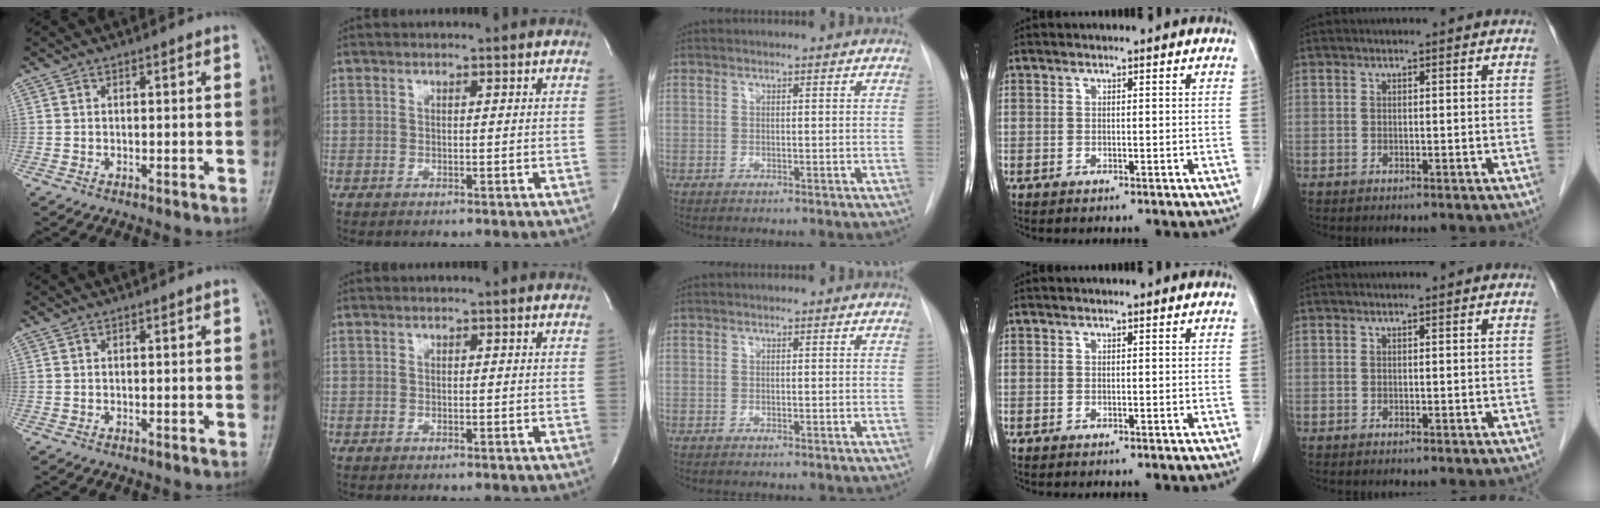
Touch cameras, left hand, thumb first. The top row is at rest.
{}